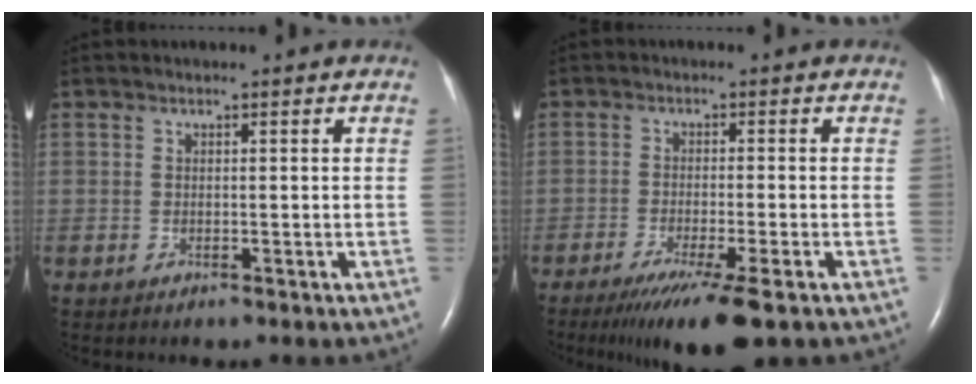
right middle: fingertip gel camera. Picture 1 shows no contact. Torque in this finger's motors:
{"motor_torque": [1.07, -0.82, 0.23, 0.13]}